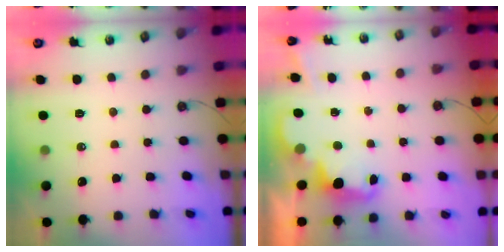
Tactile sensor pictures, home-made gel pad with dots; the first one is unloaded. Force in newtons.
{"total": 2.4, "press": 2.3, "slide": 0.5}